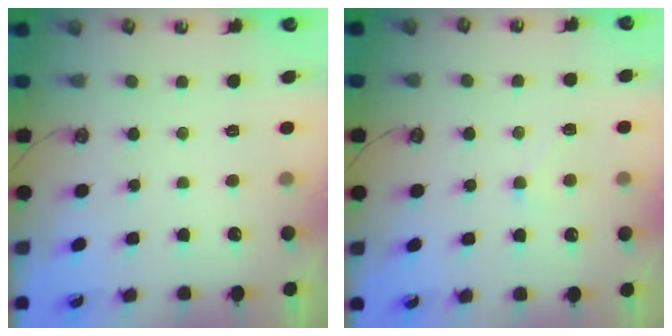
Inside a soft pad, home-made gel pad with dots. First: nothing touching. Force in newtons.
{"total": 1.3, "press": 1.0, "slide": 0.9}